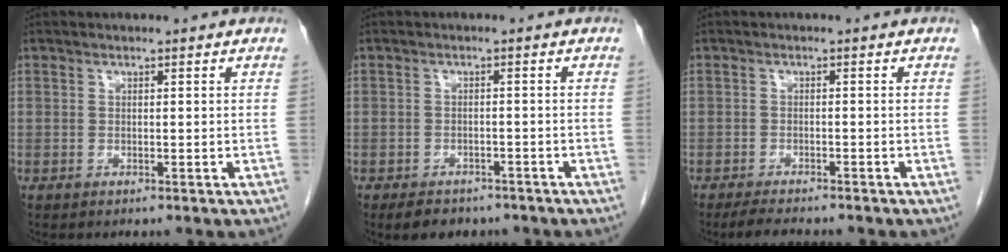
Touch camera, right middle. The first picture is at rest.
{"total": 5.7, "force": [-4.5, 2.8, 2.1], "torque": [-0.031, -0.001, -0.056]}
{"total": 4.5, "force": [-3.9, 0.6, 2.1], "torque": [-0.037, -0.012, -0.062]}